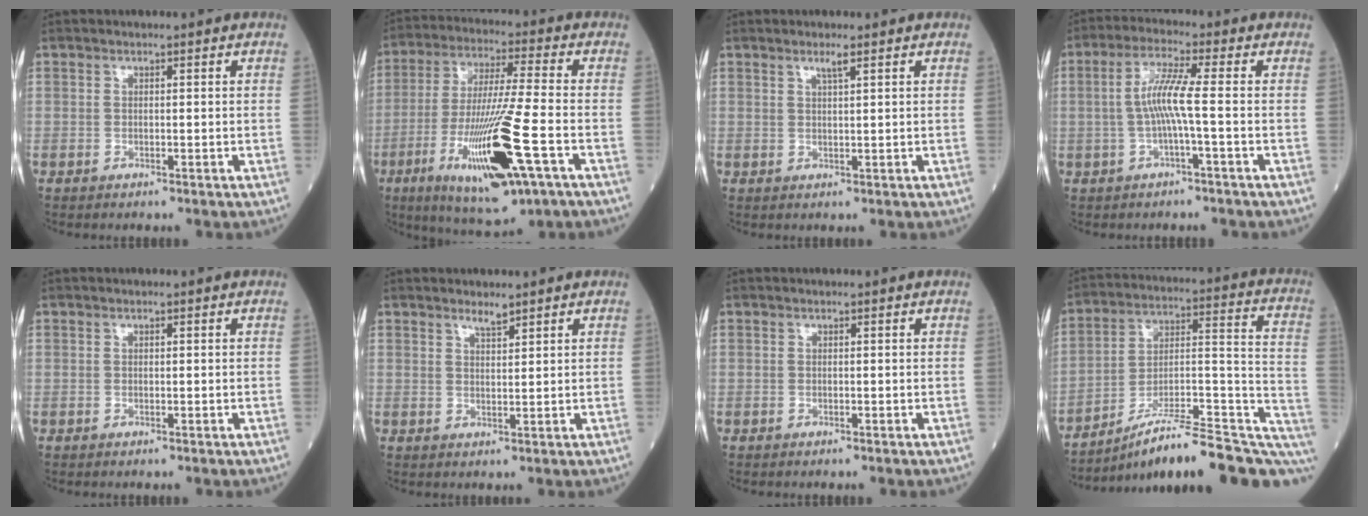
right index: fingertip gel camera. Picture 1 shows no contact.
{"total": 17.7, "force": [-6.7, 1.2, 16.4], "torque": [-0.333, -0.037, -0.114]}
{"total": 1.6, "force": [1.0, -0.2, 1.2], "torque": [-0.025, -0.002, 0.020]}
{"total": 5.8, "force": [-0.6, -0.4, 5.8], "torque": [-0.119, 0.012, -0.012]}
{"total": 0.0}
{"total": 1.9, "force": [1.7, 0.1, 0.9], "torque": [-0.019, -0.005, 0.033]}
{"total": 0.0}
{"total": 22.0, "force": [-16.2, 3.4, 14.4], "torque": [-0.145, 0.043, -0.243]}